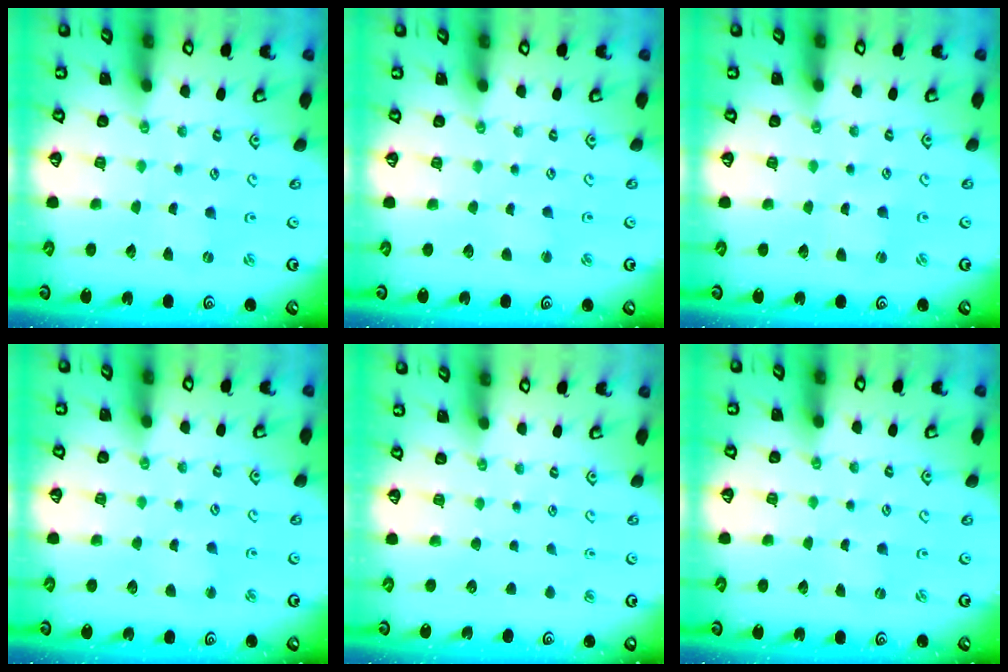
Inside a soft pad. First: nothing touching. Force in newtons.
{"total": 2.0, "press": 2.0, "slide": 0.3}
{"total": 0.8, "press": 0.8, "slide": 0.2}
{"total": 2.5, "press": 2.5, "slide": 0.5}
{"total": 0.0}
{"total": 0.0}